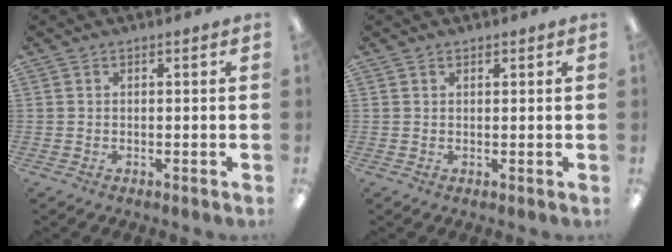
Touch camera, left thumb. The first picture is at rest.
{"total": 1.2, "force": [1.0, 0.7, 0.2], "torque": [-0.004, 0.001, 0.018]}